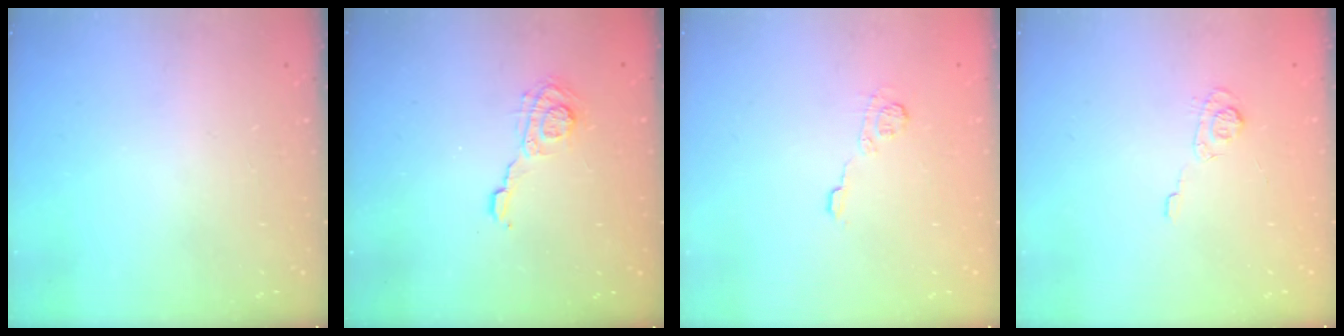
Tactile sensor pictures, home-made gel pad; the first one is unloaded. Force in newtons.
{"total": 7.0, "press": 7.0, "slide": 0.3}
{"total": 4.5, "press": 4.3, "slide": 1.1}
{"total": 5.5, "press": 5.3, "slide": 1.5}